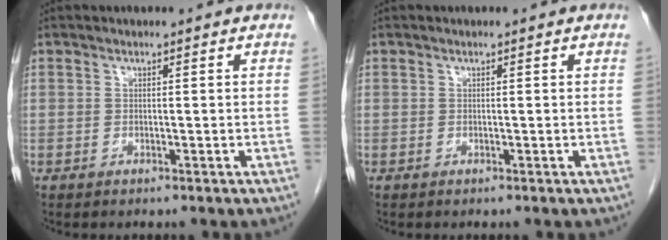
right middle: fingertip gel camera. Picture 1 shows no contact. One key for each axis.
{"total": 0.0}